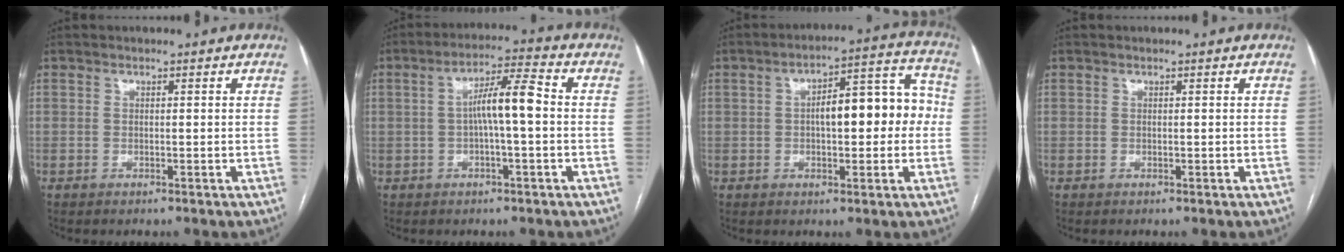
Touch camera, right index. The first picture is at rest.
{"total": 7.2, "force": [-0.2, 0.7, 7.2], "torque": [-0.128, 0.020, -0.005]}
{"total": 11.3, "force": [0.0, 4.1, 10.6], "torque": [-0.145, 0.047, 0.003]}
{"total": 0.0}